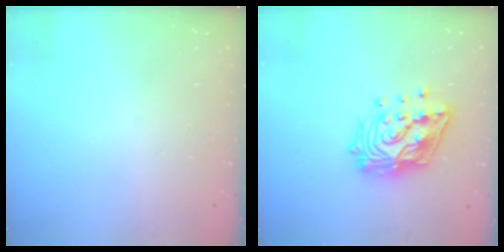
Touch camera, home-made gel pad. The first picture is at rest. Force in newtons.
{"total": 17.5, "press": 17.5, "slide": 1.4}